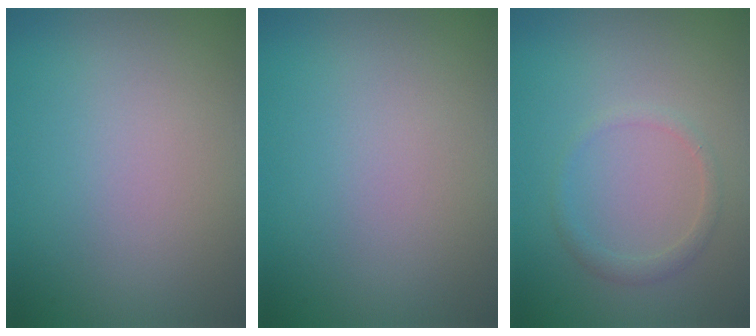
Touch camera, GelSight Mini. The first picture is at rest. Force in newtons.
{"total": 0.0}
{"total": 1.3, "press": 1.3, "slide": 0.0}